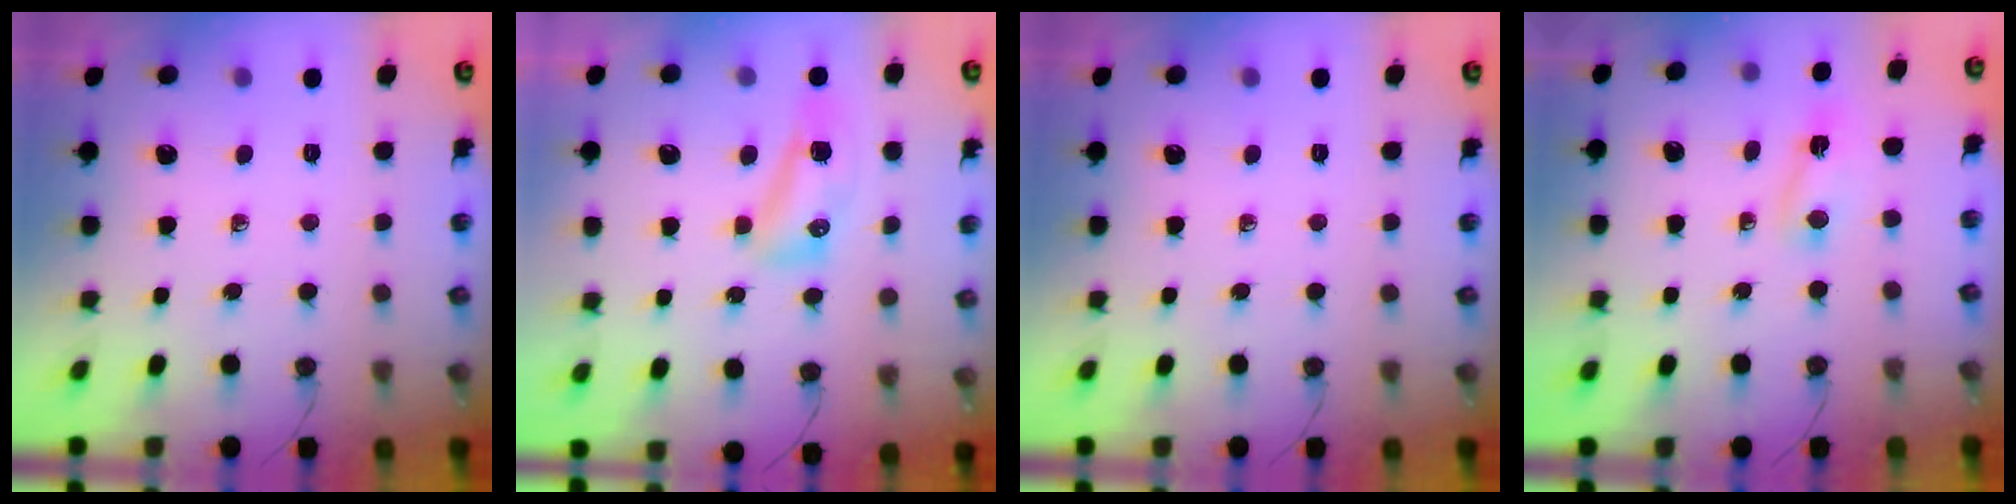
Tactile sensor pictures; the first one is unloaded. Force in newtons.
{"total": 9.0, "press": 8.9, "slide": 1.8}
{"total": 0.0}
{"total": 2.4, "press": 2.3, "slide": 0.6}